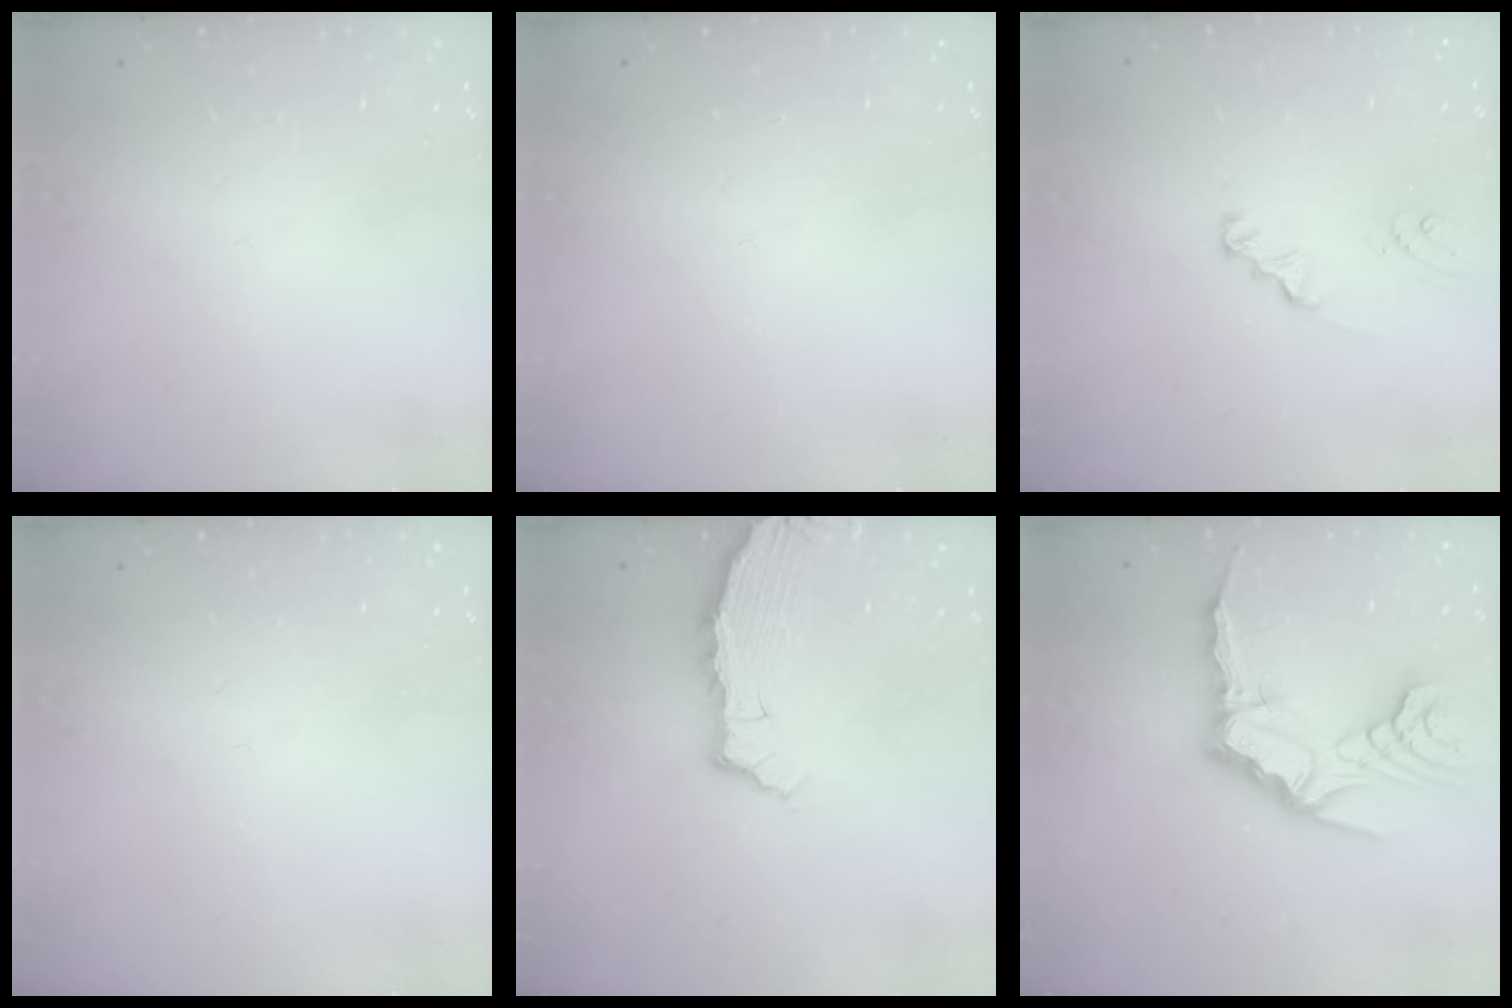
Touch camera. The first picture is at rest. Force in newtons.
{"total": 0.0}
{"total": 1.9, "press": 1.9, "slide": 0.2}
{"total": 0.0}
{"total": 4.7, "press": 4.7, "slide": 0.1}
{"total": 12.2, "press": 12.1, "slide": 1.3}